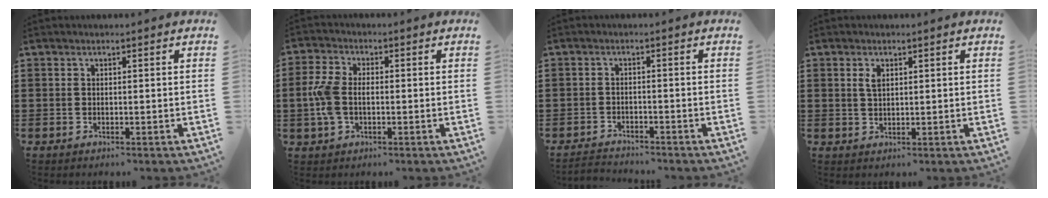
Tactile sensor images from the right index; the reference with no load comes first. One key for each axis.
{"total": 5.5, "fx": -0.7, "fy": 3.4, "fz": 4.2, "tx": -0.116, "ty": -0.003, "tz": -0.022}
{"total": 2.1, "fx": -2.0, "fy": 0.2, "fz": -0.3, "tx": -0.002, "ty": 0.002, "tz": -0.046}
{"total": 1.9, "fx": 0.8, "fy": 0.9, "fz": 1.5, "tx": -0.033, "ty": 0.005, "tz": 0.013}